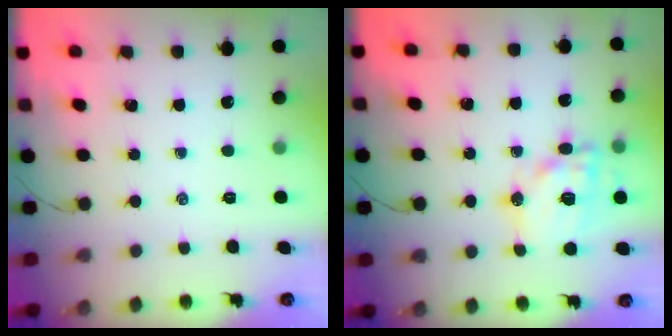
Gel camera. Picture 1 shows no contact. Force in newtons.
{"total": 15.3, "press": 15.2, "slide": 2.1}